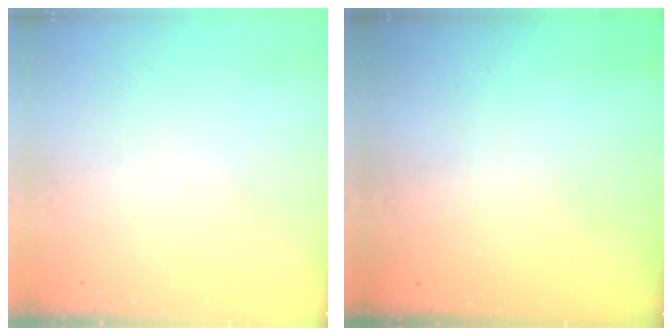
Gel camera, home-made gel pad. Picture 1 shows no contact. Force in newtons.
{"total": 3.1, "press": 3.1, "slide": 0.1}